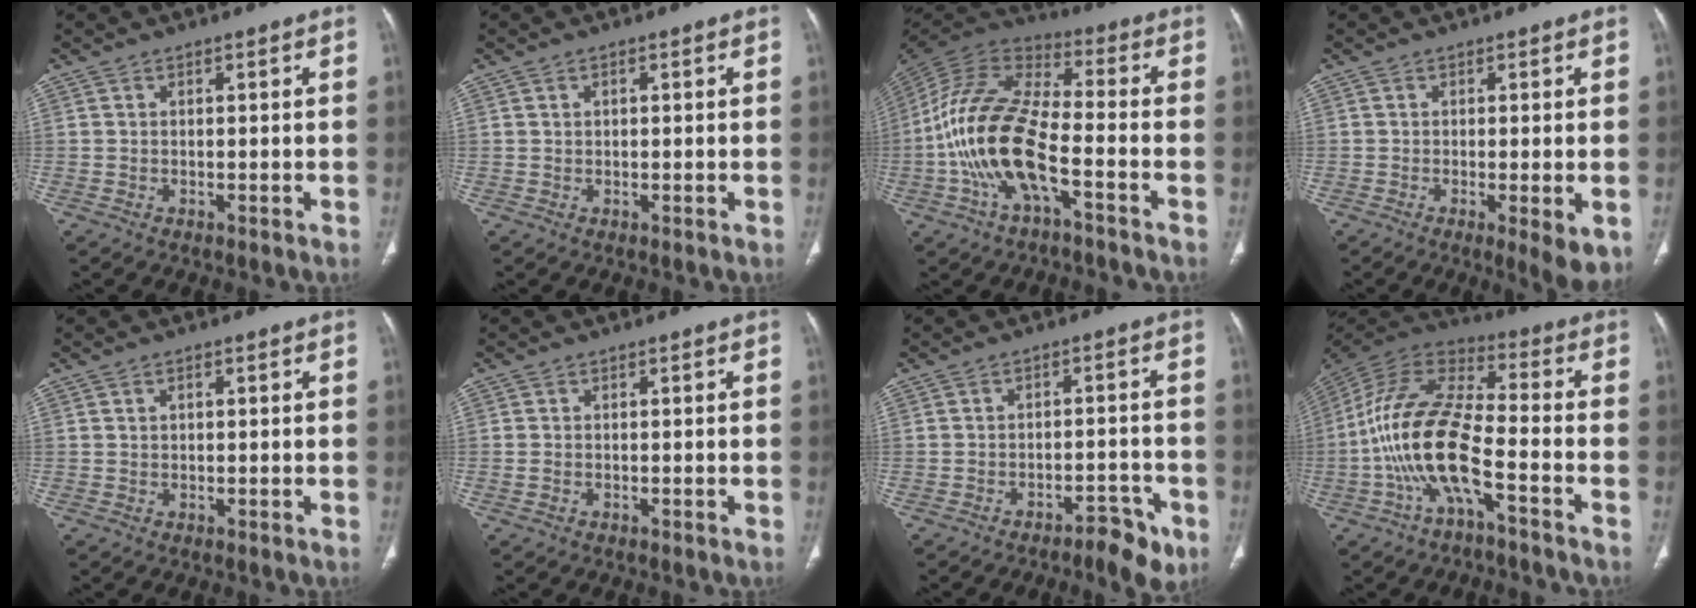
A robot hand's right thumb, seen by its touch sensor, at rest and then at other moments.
{"total": 0.7, "force": [0.3, 0.5, 0.5], "torque": [-0.006, 0.000, 0.005]}
{"total": 18.1, "force": [-5.4, 7.6, 15.5], "torque": [-0.319, 0.045, -0.104]}
{"total": 5.9, "force": [-1.5, 1.3, 5.5], "torque": [-0.086, -0.019, -0.021]}
{"total": 0.9, "force": [0.3, 0.6, 0.6], "torque": [-0.007, 0.000, 0.006]}
{"total": 1.0, "force": [-0.3, 0.7, 0.7], "torque": [-0.022, 0.001, -0.003]}
{"total": 7.4, "force": [-4.9, 2.8, 4.8], "torque": [-0.047, 0.039, -0.064]}
{"total": 16.7, "force": [-5.8, 6.1, 14.5], "torque": [-0.299, 0.059, -0.113]}